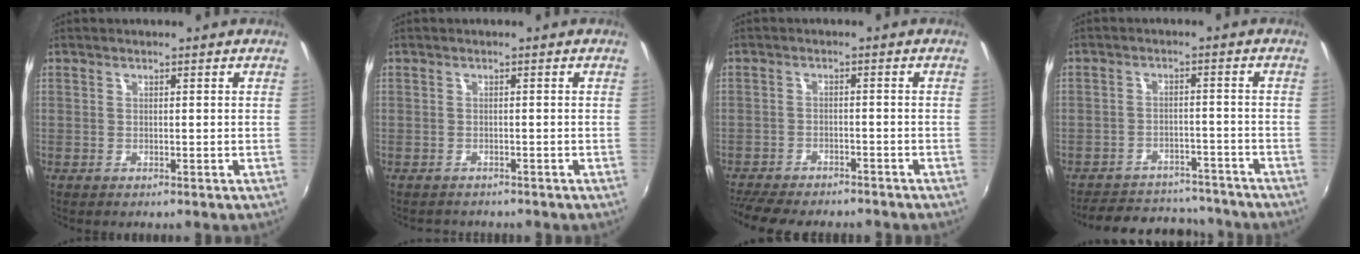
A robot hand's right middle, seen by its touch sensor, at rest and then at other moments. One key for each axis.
{"total": 1.6, "fx": -1.5, "fy": 0.5, "fz": 0.0, "tx": -0.005, "ty": -0.006, "tz": -0.024}
{"total": 11.3, "fx": -10.1, "fy": 2.6, "fz": 4.4, "tx": -0.110, "ty": -0.025, "tz": -0.158}
{"total": 15.6, "fx": -13.7, "fy": 5.6, "fz": 5.0, "tx": -0.116, "ty": 0.025, "tz": -0.177}